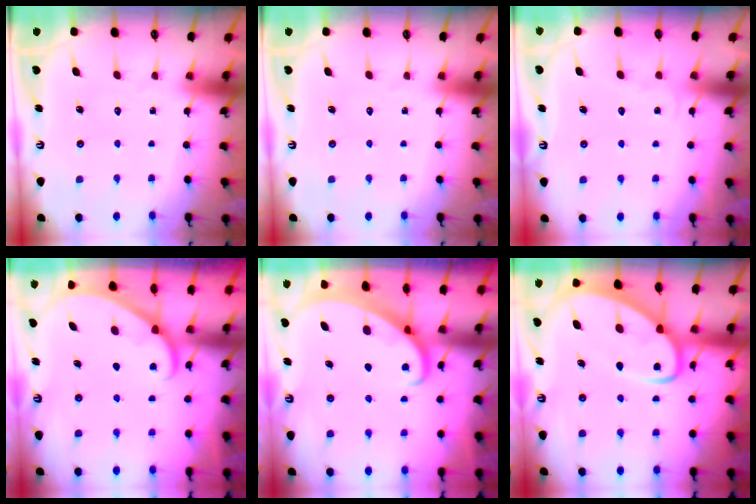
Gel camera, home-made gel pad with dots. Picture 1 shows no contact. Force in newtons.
{"total": 0.0}
{"total": 2.9, "press": 2.9, "slide": 0.3}
{"total": 2.8, "press": 2.8, "slide": 0.2}
{"total": 2.2, "press": 2.2, "slide": 0.3}
{"total": 7.4, "press": 7.4, "slide": 0.8}